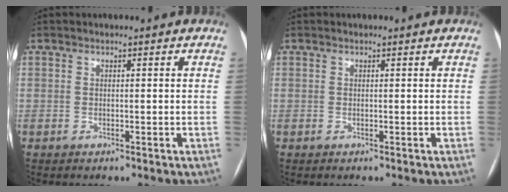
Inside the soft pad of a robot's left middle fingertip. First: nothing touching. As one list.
[{"total": 0.0}]